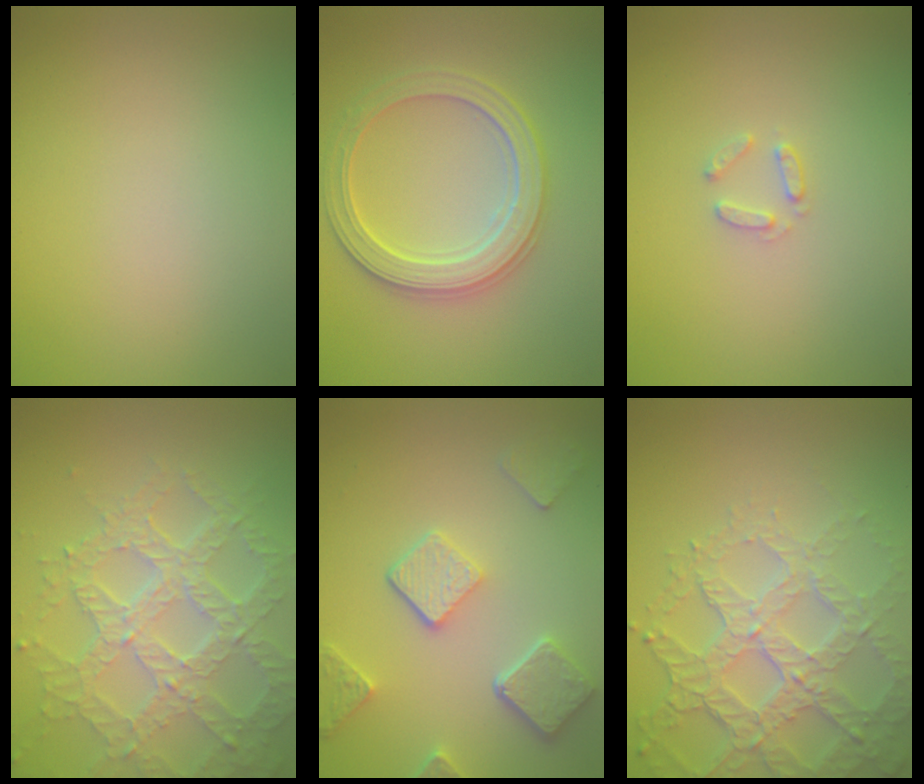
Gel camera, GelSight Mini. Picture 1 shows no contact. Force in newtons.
{"total": 3.9, "press": 3.8, "slide": 0.9}
{"total": 1.1, "press": 1.1, "slide": 0.2}
{"total": 7.2, "press": 5.3, "slide": 4.9}
{"total": 5.1, "press": 3.9, "slide": 3.3}
{"total": 6.3, "press": 4.8, "slide": 4.1}